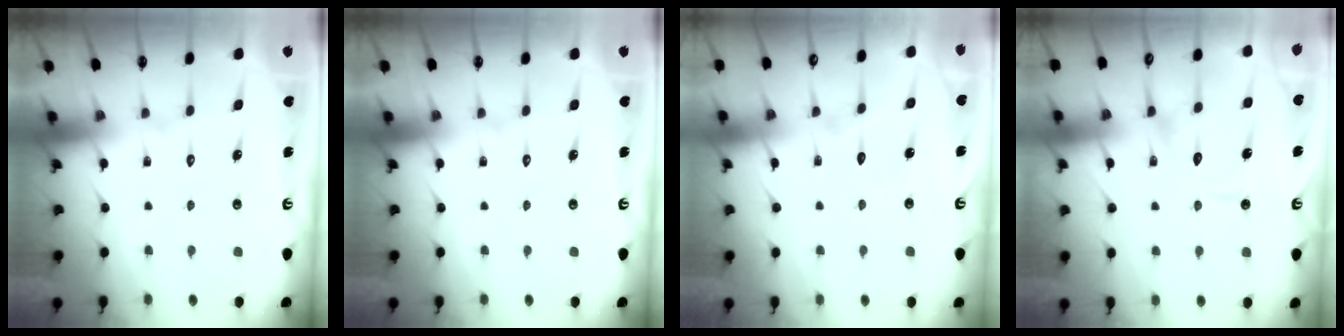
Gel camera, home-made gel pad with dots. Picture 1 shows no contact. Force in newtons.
{"total": 0.0}
{"total": 4.5, "press": 4.5, "slide": 0.4}
{"total": 12.7, "press": 12.7, "slide": 1.2}